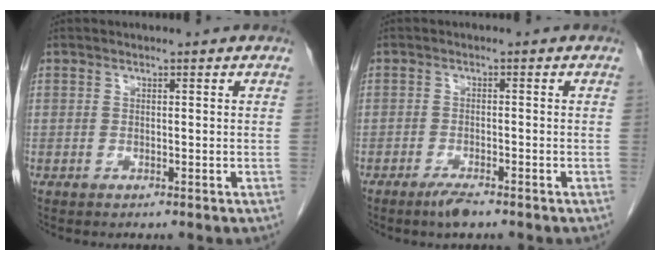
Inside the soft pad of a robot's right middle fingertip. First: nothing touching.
{"total": 2.7, "force": [-2.0, 0.5, 1.7], "torque": [-0.037, -0.003, -0.036]}